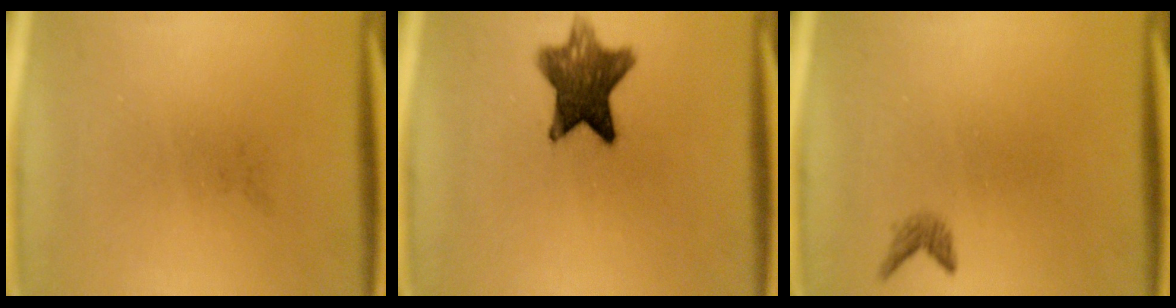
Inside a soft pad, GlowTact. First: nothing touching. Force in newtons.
{"total": 9.5}
{"total": 1.1}